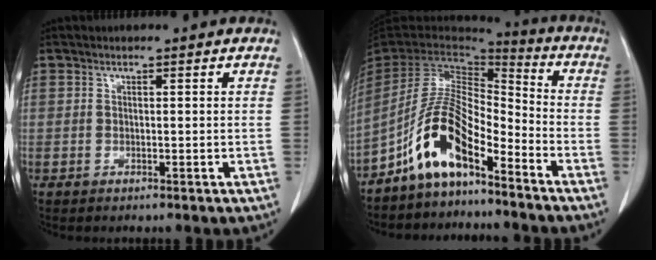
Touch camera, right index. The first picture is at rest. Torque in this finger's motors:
{"motor_torque": [1.36, -0.78, 1.00, 0.21]}